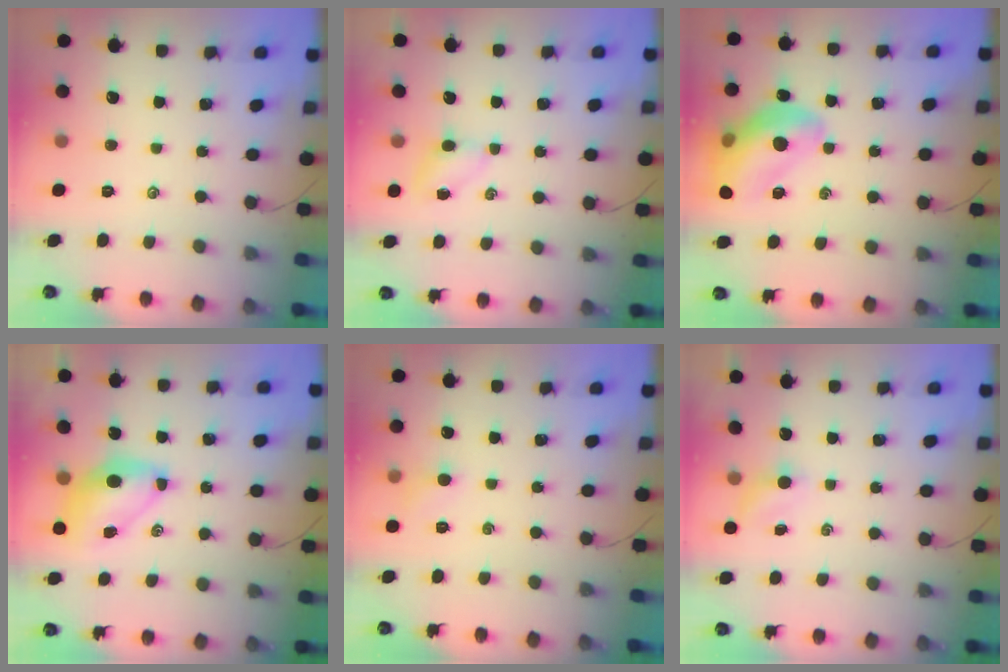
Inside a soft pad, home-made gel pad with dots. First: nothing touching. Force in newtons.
{"total": 4.0, "press": 3.8, "slide": 1.2}
{"total": 18.1, "press": 17.9, "slide": 3.1}
{"total": 7.8, "press": 7.6, "slide": 1.8}
{"total": 5.0, "press": 4.7, "slide": 1.7}
{"total": 2.4, "press": 2.3, "slide": 0.7}